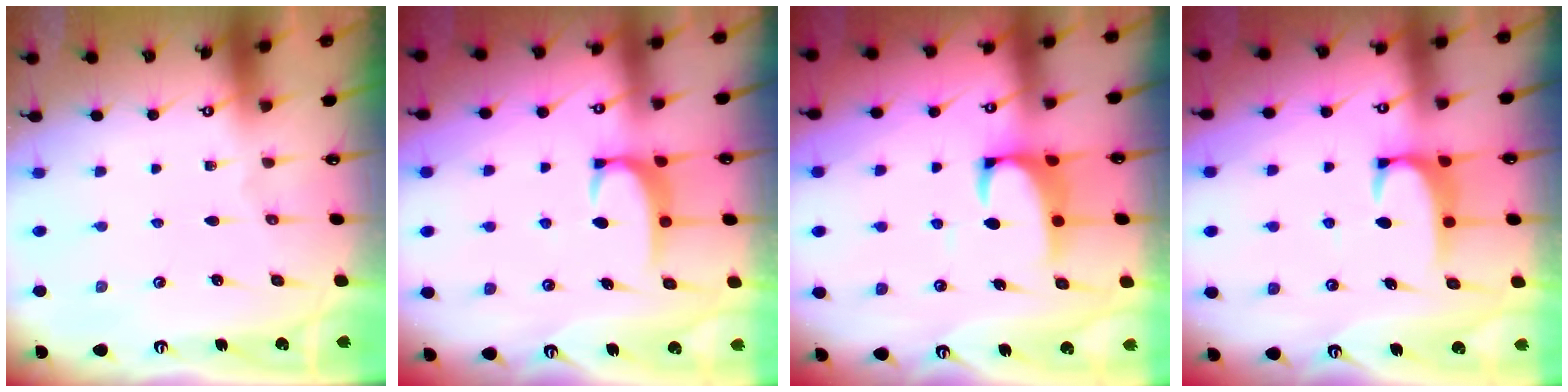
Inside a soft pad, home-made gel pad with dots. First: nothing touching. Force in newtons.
{"total": 2.8, "press": 2.8, "slide": 0.4}
{"total": 2.3, "press": 2.1, "slide": 0.9}
{"total": 2.3, "press": 2.3, "slide": 0.3}